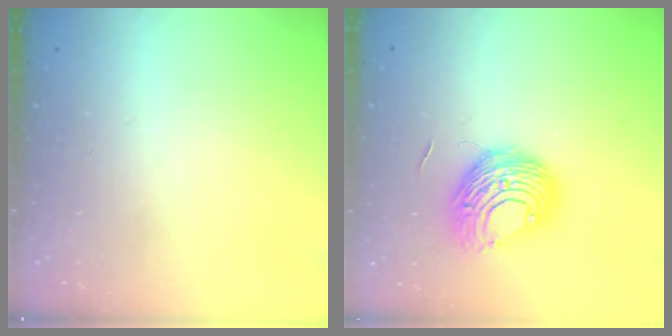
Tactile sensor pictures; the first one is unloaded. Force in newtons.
{"total": 10.4, "press": 10.4, "slide": 0.2}